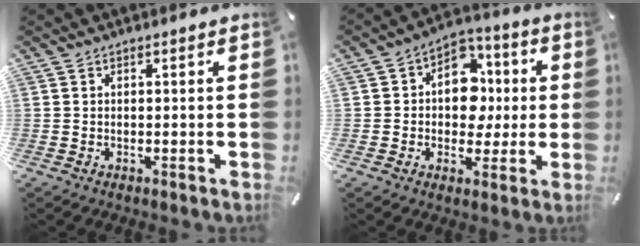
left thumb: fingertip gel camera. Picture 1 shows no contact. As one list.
[{"total": 11.4, "force": [-0.1, 9.7, 6.0], "torque": [-0.075, 0.005, 0.002]}]